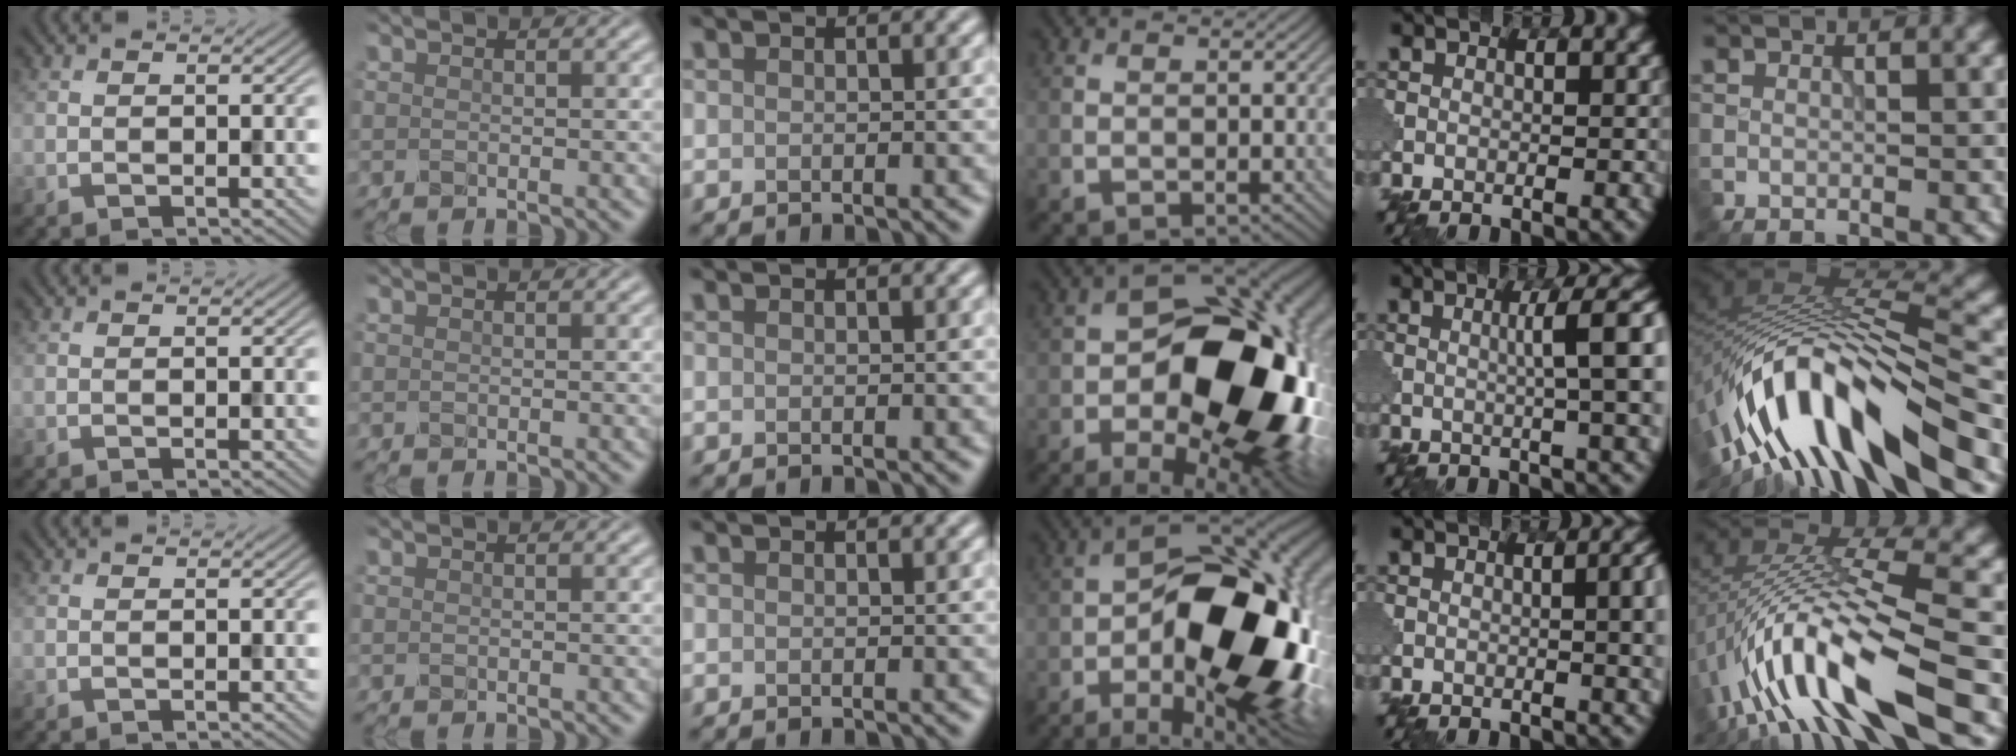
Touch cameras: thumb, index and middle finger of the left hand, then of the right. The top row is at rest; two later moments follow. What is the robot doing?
{"motion": "shake", "object": "medicine bottle"}